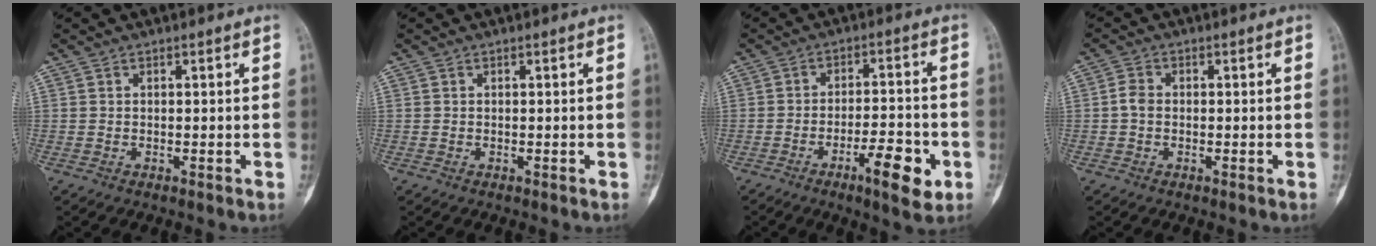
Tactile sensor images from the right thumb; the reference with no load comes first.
{"total": 0.0}
{"total": 9.7, "force": [-4.3, 2.8, 8.2], "torque": [-0.121, 0.020, -0.064]}
{"total": 2.3, "force": [-0.3, 1.7, 1.6], "torque": [-0.028, 0.005, -0.011]}